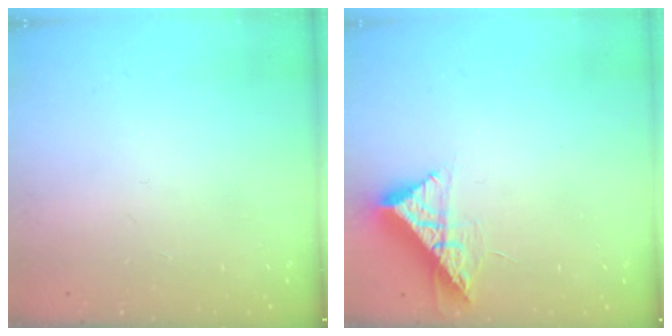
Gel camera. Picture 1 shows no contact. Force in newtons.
{"total": 10.4, "press": 10.4, "slide": 0.7}